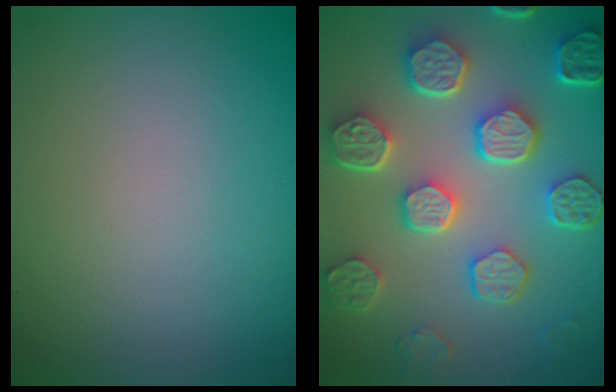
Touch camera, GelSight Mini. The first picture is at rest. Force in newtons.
{"total": 8.2, "press": 6.2, "slide": 5.4}